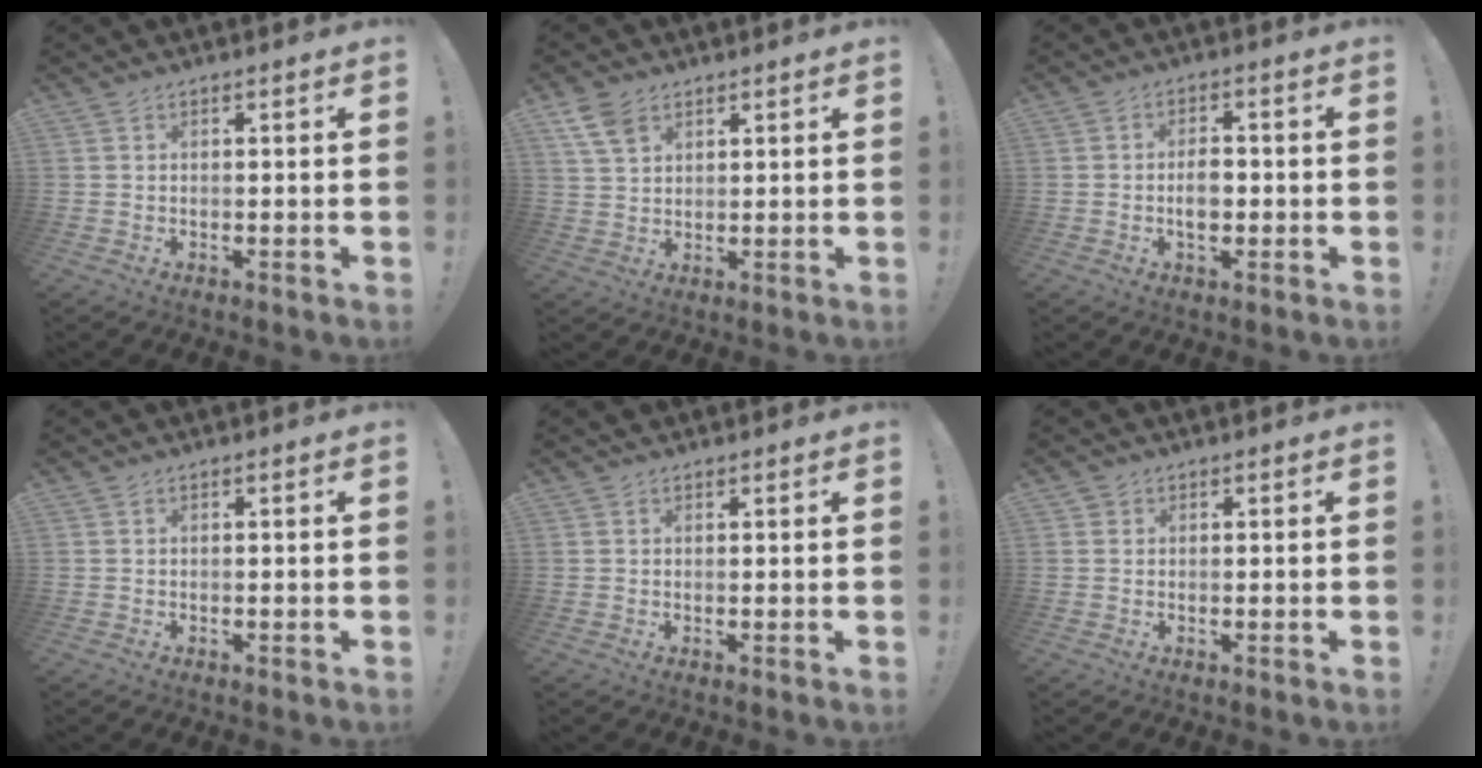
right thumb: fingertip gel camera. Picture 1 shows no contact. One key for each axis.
{"total": 7.0, "fx": 4.1, "fy": 4.2, "fz": 3.7, "tx": -0.067, "ty": -0.012, "tz": 0.082}
{"total": 5.0, "fx": -1.1, "fy": 3.1, "fz": 3.7, "tx": -0.045, "ty": 0.003, "tz": -0.023}
{"total": 0.0}
{"total": 0.7, "fx": 0.6, "fy": 0.3, "fz": 0.1, "tx": -0.002, "ty": -0.001, "tz": 0.011}
{"total": 1.0, "fx": 0.5, "fy": 0.9, "fz": 0.2, "tx": 0.003, "ty": -0.002, "tz": 0.008}